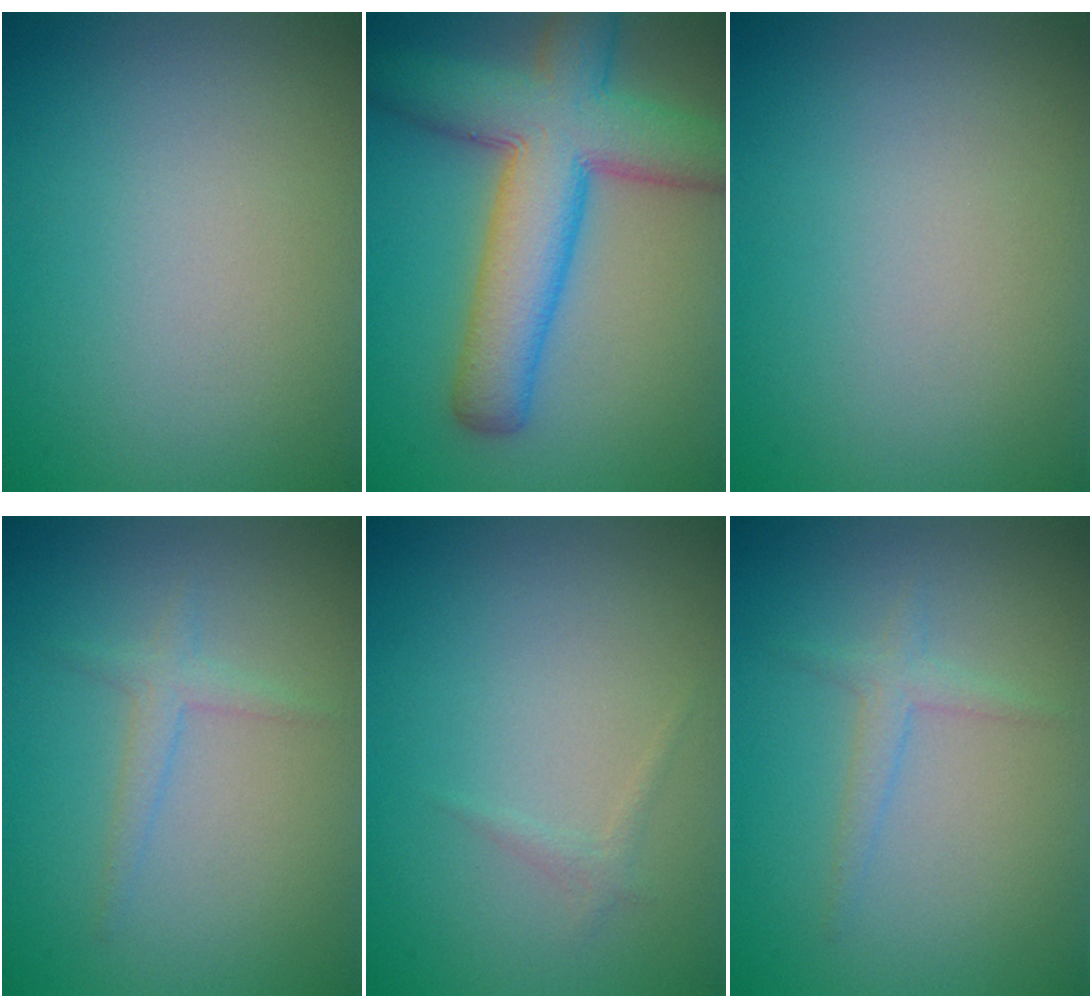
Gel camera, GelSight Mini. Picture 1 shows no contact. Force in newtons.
{"total": 9.9, "press": 9.9, "slide": 0.4}
{"total": 0.0}
{"total": 1.4, "press": 1.4, "slide": 0.1}
{"total": 0.6, "press": 0.6, "slide": 0.1}
{"total": 1.4, "press": 1.4, "slide": 0.1}